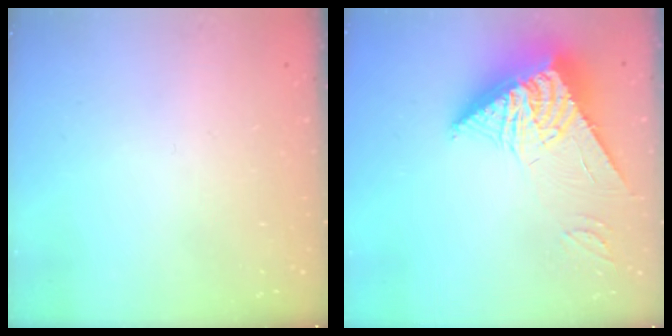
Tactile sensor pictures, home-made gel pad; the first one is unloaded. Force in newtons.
{"total": 13.1, "press": 13.1, "slide": 1.2}